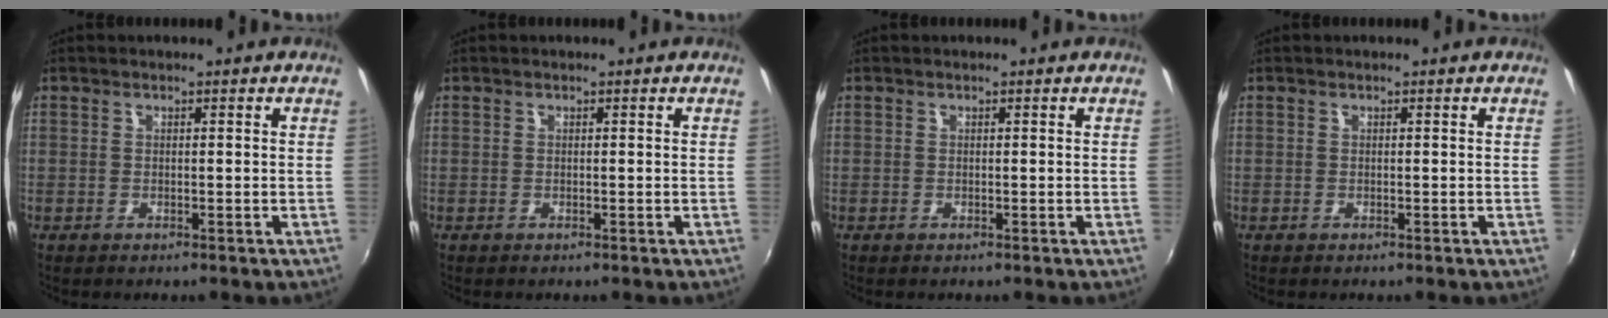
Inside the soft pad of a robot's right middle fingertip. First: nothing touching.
{"total": 0.0}
{"total": 0.0}
{"total": 0.0}